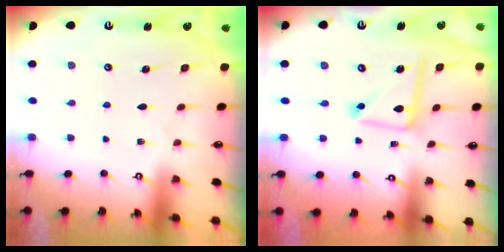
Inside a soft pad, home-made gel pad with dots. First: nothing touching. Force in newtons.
{"total": 10.2, "press": 10.2, "slide": 0.8}